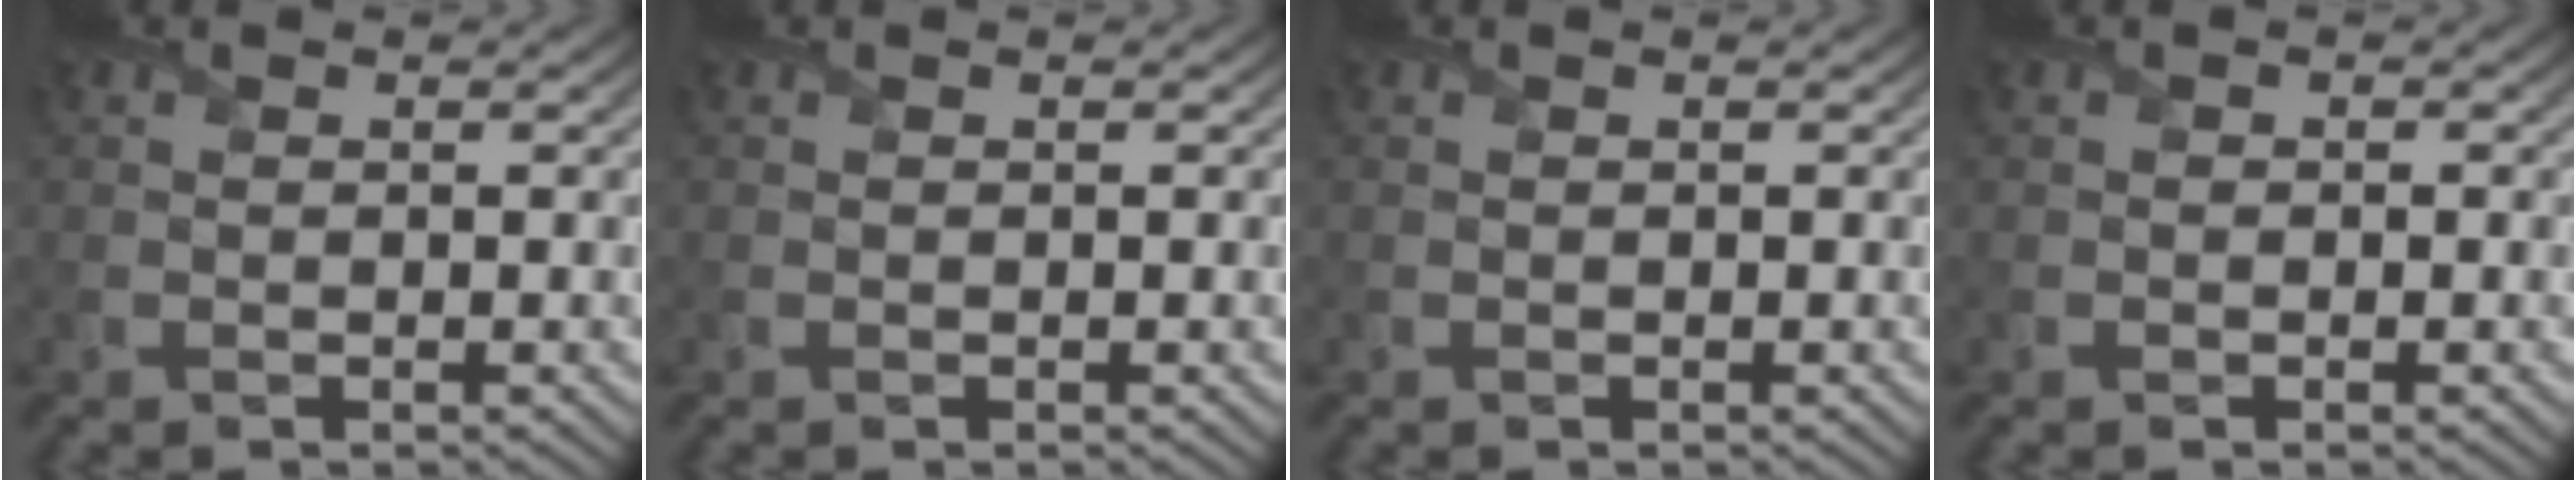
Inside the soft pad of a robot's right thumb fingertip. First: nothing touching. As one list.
[{"total": 0.0}, {"total": 0.0}, {"total": 0.5, "force": [-0.2, 0.5, 0.1], "torque": [-0.001, -0.005, -0.005]}]